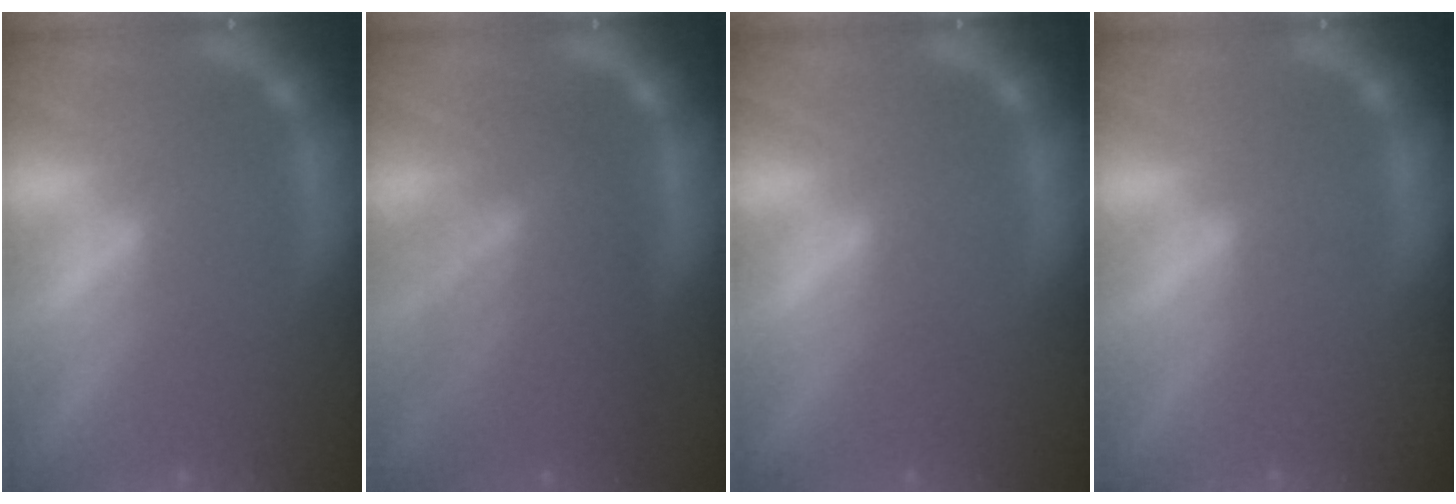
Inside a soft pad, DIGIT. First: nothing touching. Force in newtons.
{"total": 8.5}
{"total": 1.5}
{"total": 0.0}